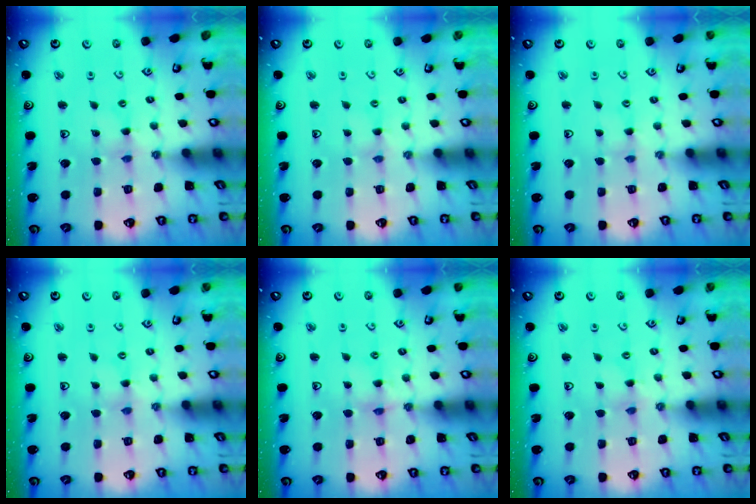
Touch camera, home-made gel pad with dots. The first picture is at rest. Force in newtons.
{"total": 0.0}
{"total": 0.0}
{"total": 0.0}
{"total": 1.7, "press": 1.7, "slide": 0.2}
{"total": 0.0}